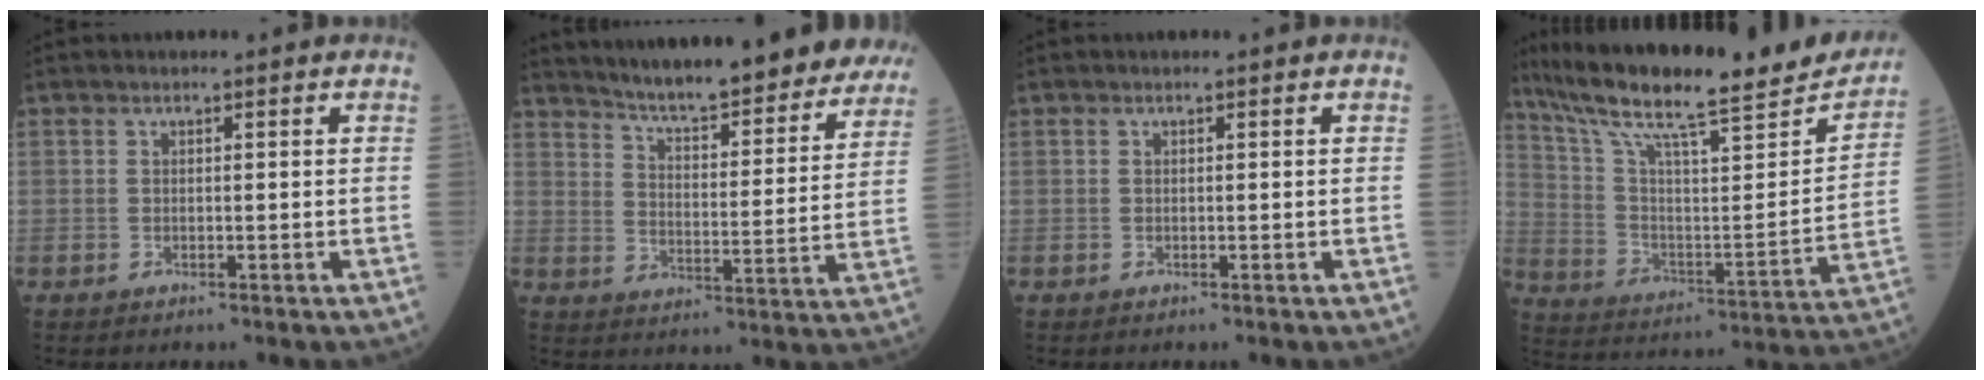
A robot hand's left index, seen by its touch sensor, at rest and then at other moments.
{"total": 23.6, "force": [21.3, 2.9, 9.6], "torque": [-0.134, -0.038, 0.277]}
{"total": 0.0}
{"total": 26.9, "force": [22.4, 3.4, 14.5], "torque": [-0.246, -0.013, 0.329]}